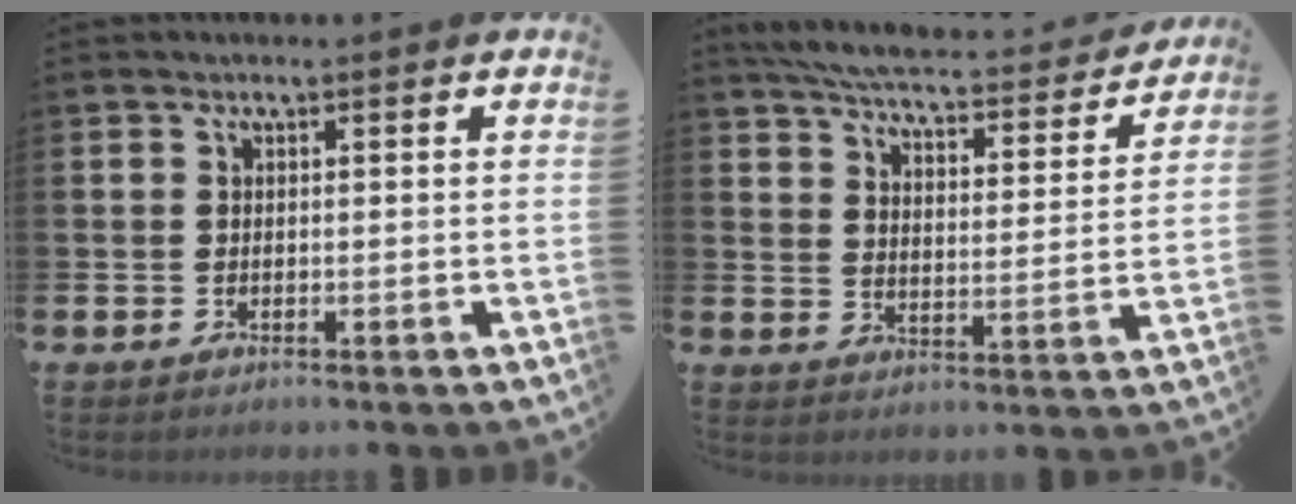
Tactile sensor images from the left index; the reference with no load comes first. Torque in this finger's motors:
{"motor_torque": [0.43, -0.52, 0.43, 0.08]}